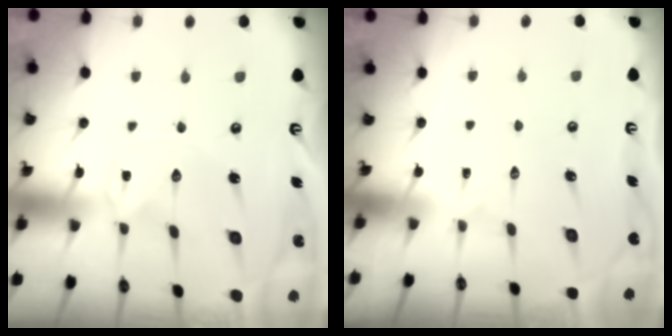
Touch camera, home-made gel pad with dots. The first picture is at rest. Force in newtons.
{"total": 1.6, "press": 1.6, "slide": 0.1}